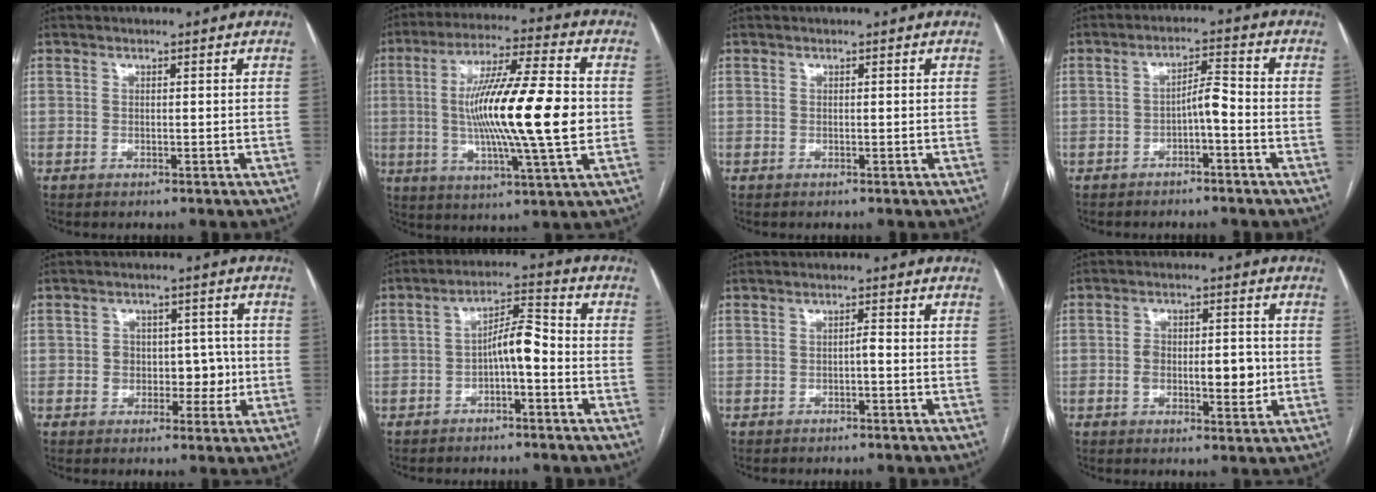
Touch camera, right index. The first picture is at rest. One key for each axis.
{"total": 18.6, "fx": -0.2, "fy": 1.2, "fz": 18.5, "tx": -0.322, "ty": -0.001, "tz": -0.009}
{"total": 0.0}
{"total": 3.7, "fx": -1.6, "fy": 0.7, "fz": 3.3, "tx": -0.054, "ty": 0.014, "tz": -0.026}
{"total": 5.9, "fx": -0.8, "fy": 4.4, "fz": 3.8, "tx": -0.034, "ty": 0.024, "tz": -0.005}
{"total": 5.9, "fx": -1.7, "fy": 1.5, "fz": 5.5, "tx": -0.095, "ty": 0.024, "tz": -0.027}
{"total": 1.1, "fx": -0.4, "fy": 0.2, "fz": 1.0, "tx": -0.014, "ty": 0.003, "tz": -0.008}
{"total": 8.2, "fx": -1.1, "fy": 3.6, "fz": 7.2, "tx": -0.113, "ty": 0.009, "tz": -0.013}